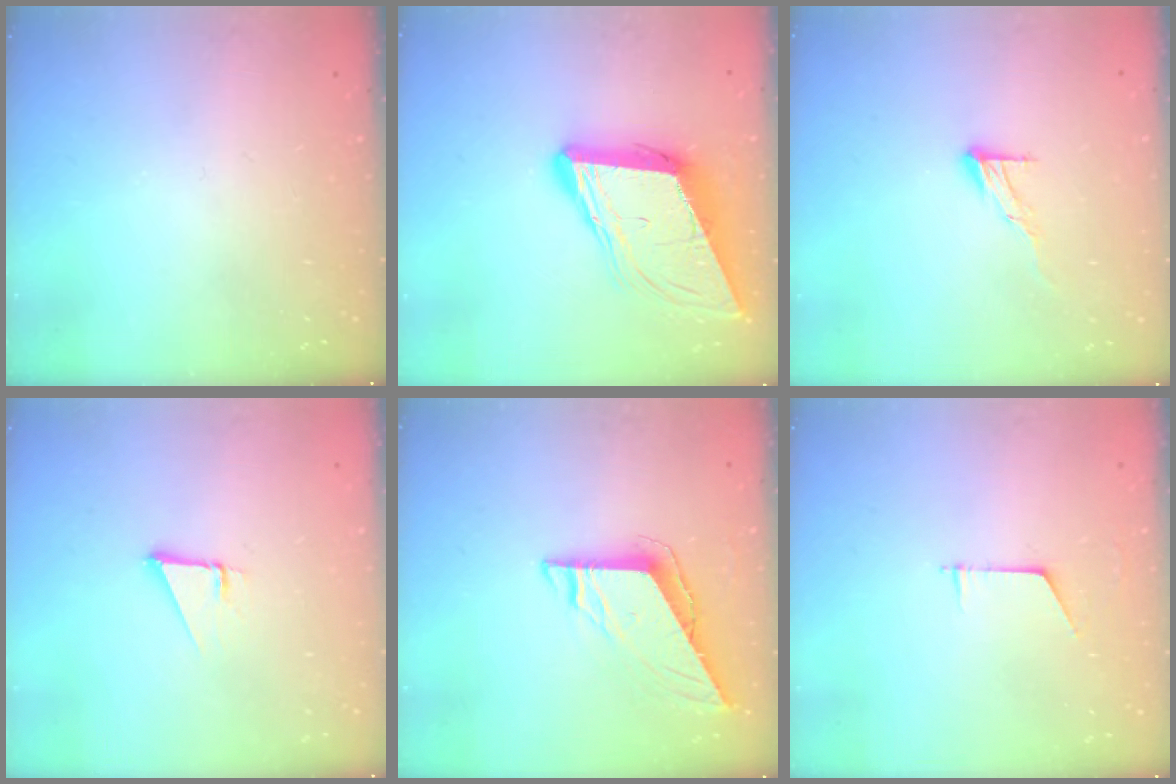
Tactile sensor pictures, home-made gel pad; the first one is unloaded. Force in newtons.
{"total": 13.9, "press": 13.5, "slide": 3.6}
{"total": 7.5, "press": 7.5, "slide": 0.5}
{"total": 2.3, "press": 2.3, "slide": 0.0}
{"total": 7.3, "press": 7.3, "slide": 0.3}
{"total": 4.5, "press": 4.5, "slide": 0.4}